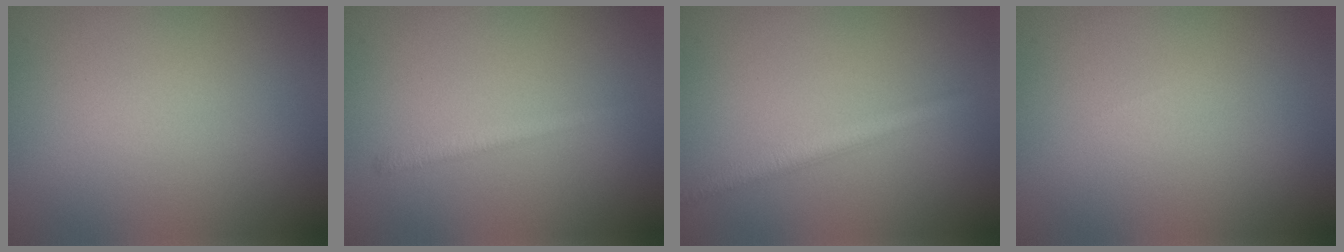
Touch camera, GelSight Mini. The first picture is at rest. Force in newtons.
{"total": 1.5, "press": 1.5, "slide": 0.1}
{"total": 2.5, "press": 2.5, "slide": 0.0}
{"total": 0.0}